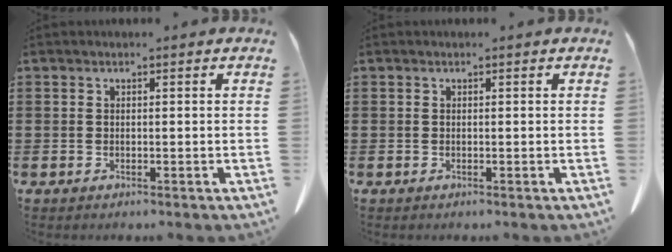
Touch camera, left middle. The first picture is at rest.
{"total": 0.0}